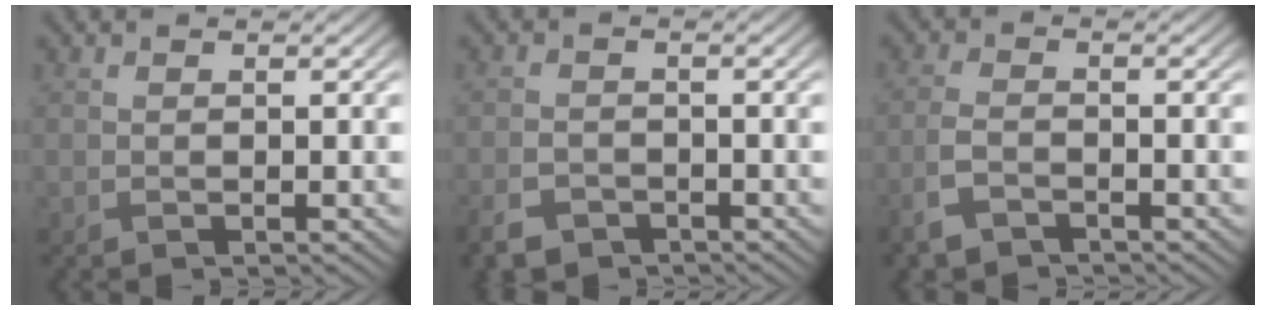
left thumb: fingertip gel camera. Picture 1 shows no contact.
{"total": 3.6, "force": [-2.7, 2.0, 1.4], "torque": [-0.030, -0.007, -0.057]}
{"total": 3.7, "force": [-2.7, 1.4, 2.1], "torque": [-0.053, -0.007, -0.064]}